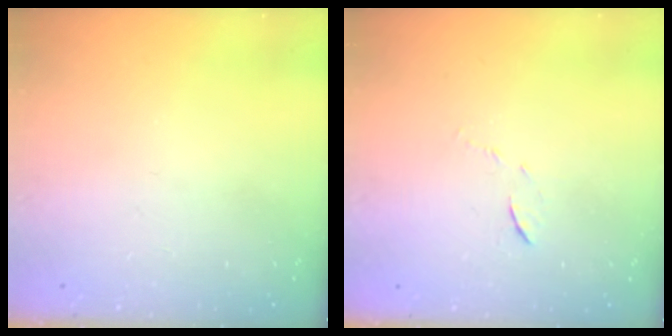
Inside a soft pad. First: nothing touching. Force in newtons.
{"total": 5.3, "press": 5.2, "slide": 0.4}